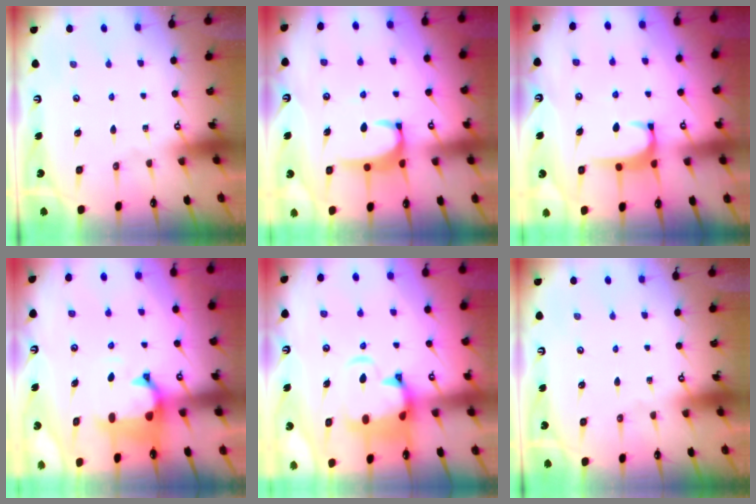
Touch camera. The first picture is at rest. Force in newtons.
{"total": 2.6, "press": 2.6, "slide": 0.5}
{"total": 2.0, "press": 1.9, "slide": 0.5}
{"total": 1.2, "press": 0.2, "slide": 1.2}
{"total": 4.7, "press": 4.4, "slide": 1.4}
{"total": 0.0}